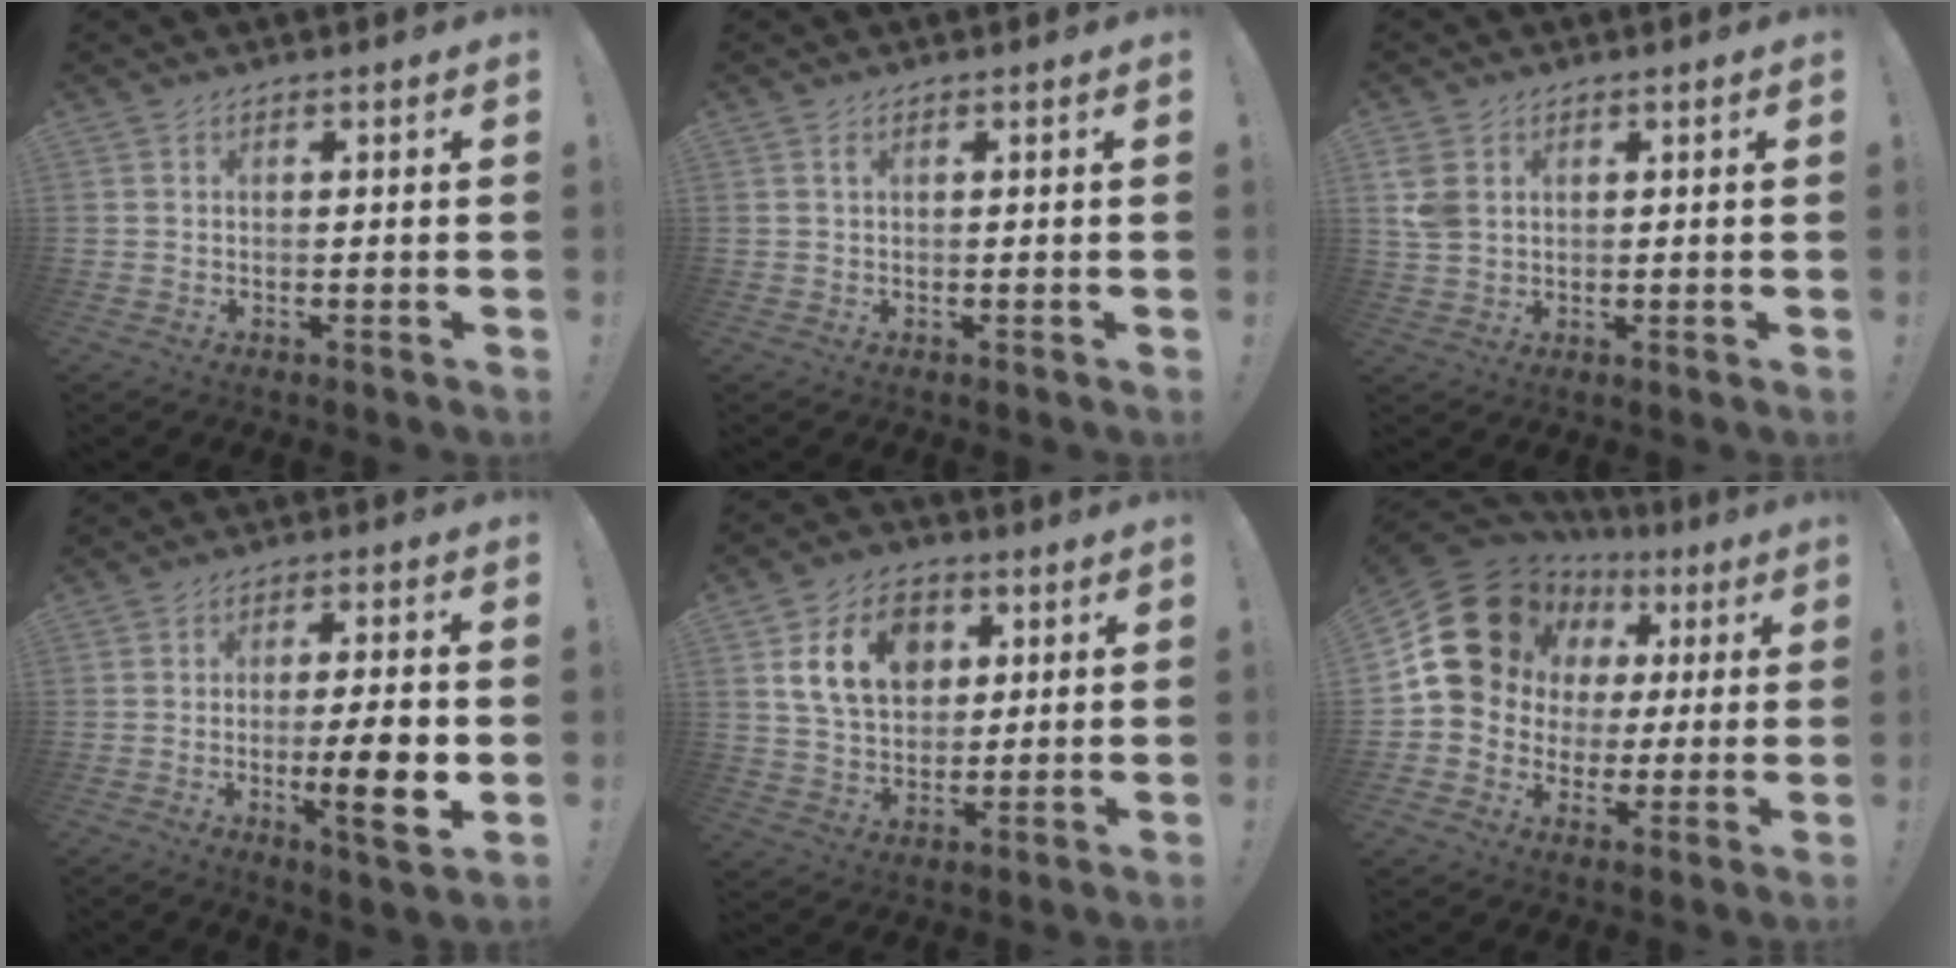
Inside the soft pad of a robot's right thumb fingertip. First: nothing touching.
{"total": 0.8, "force": [0.3, 0.3, 0.7], "torque": [-0.016, 0.002, 0.005]}
{"total": 5.7, "force": [2.2, 4.2, 3.3], "torque": [-0.065, -0.005, 0.042]}
{"total": 11.6, "force": [-2.4, 1.8, 11.2], "torque": [-0.157, -0.007, -0.039]}
{"total": 15.6, "force": [5.2, 11.8, 8.8], "torque": [-0.141, -0.009, 0.103]}
{"total": 19.6, "force": [7.3, 15.8, 8.9], "torque": [-0.125, -0.037, 0.161]}